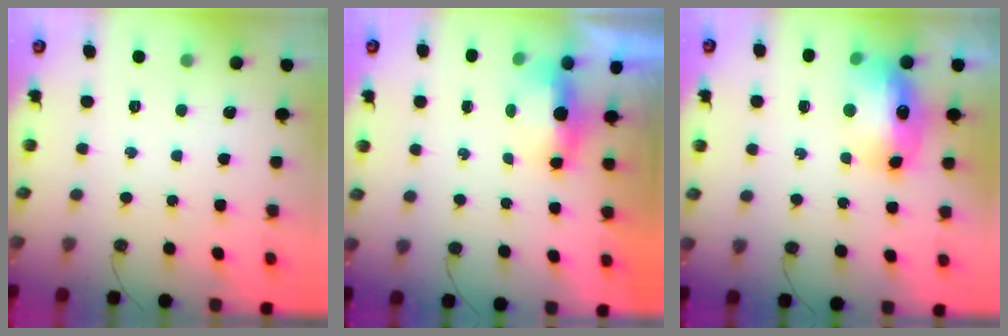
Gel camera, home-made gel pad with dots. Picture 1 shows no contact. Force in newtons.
{"total": 6.1, "press": 5.3, "slide": 3.0}
{"total": 13.6, "press": 13.5, "slide": 1.3}